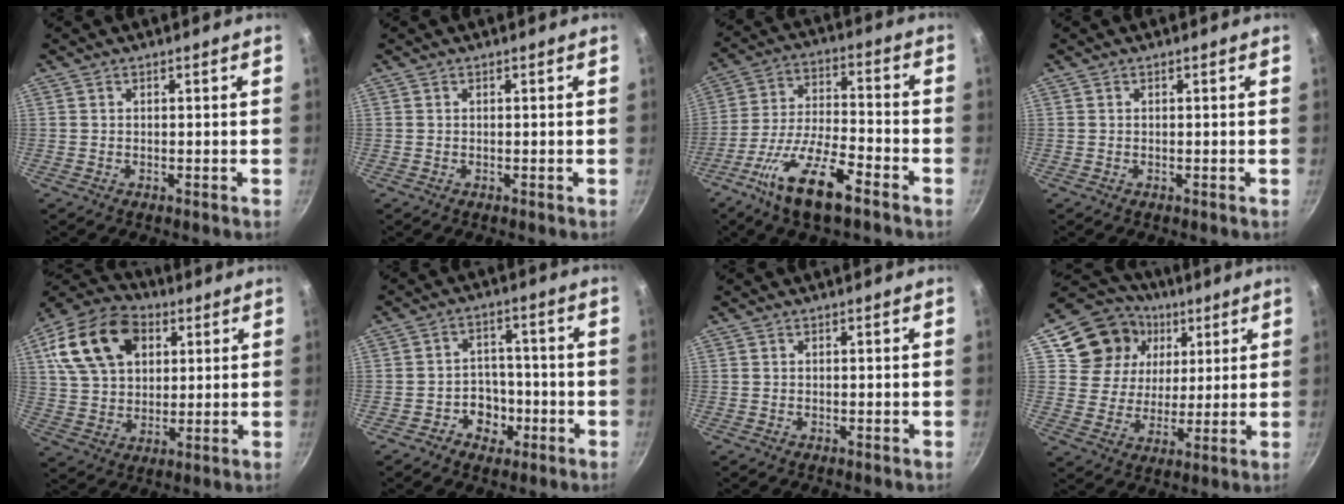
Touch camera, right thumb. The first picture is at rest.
{"total": 0.0}
{"total": 14.9, "force": [-8.6, 4.6, 11.2], "torque": [-0.217, 0.036, -0.165]}
{"total": 0.0}
{"total": 18.4, "force": [6.6, 12.7, 11.5], "torque": [-0.191, 0.006, 0.112]}
{"total": 6.5, "force": [-2.8, 5.4, 2.3], "torque": [0.002, 0.032, -0.039]}
{"total": 0.0}
{"total": 15.8, "force": [6.1, 13.4, 5.7], "torque": [-0.078, -0.002, 0.102]}